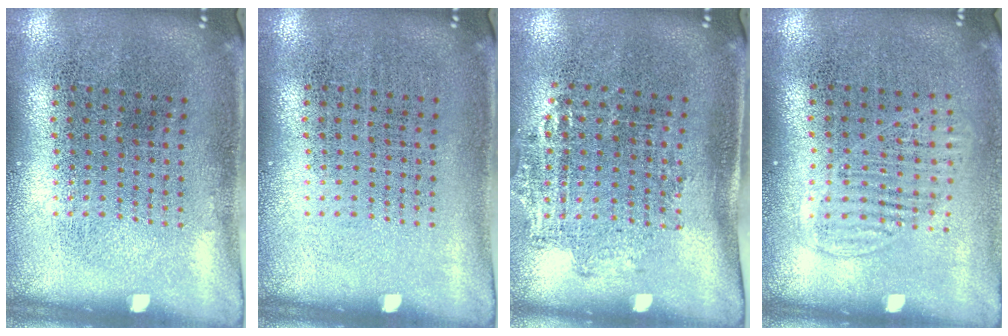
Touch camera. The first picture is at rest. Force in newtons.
{"total": 0.0}
{"total": 1.3, "press": 1.0, "slide": 0.8}
{"total": 1.4, "press": 1.2, "slide": 0.7}